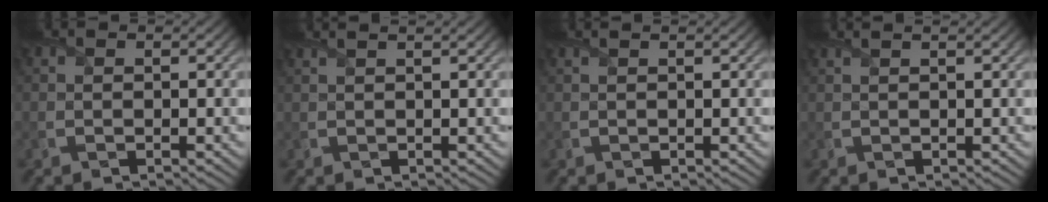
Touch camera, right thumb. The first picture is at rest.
{"total": 2.5, "force": [1.8, 0.8, 1.6], "torque": [-0.019, 0.010, 0.000]}
{"total": 1.2, "force": [0.9, 0.2, 0.7], "torque": [-0.014, -0.003, 0.004]}
{"total": 2.1, "force": [1.5, 0.6, 1.3], "torque": [-0.019, 0.005, 0.001]}